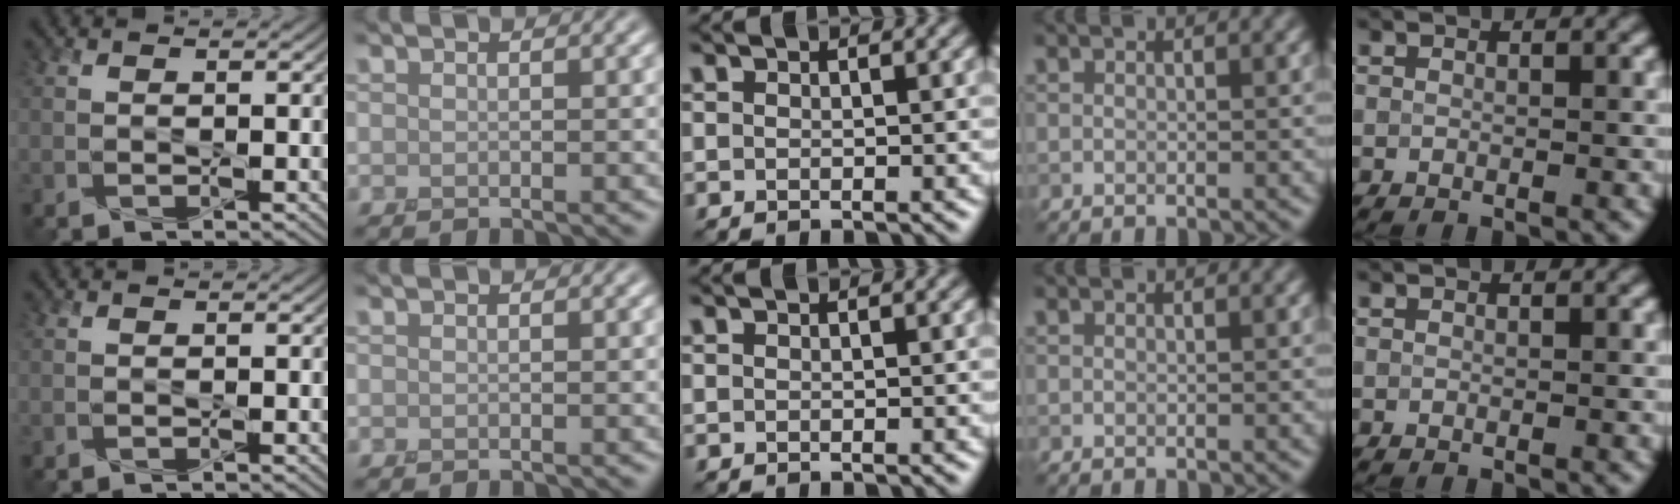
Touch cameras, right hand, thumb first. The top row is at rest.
{}